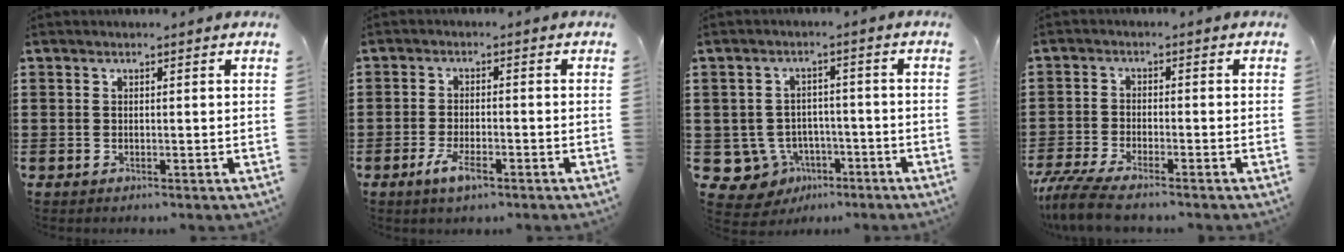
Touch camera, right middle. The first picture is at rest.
{"total": 4.0, "force": [-2.1, 1.3, 3.2], "torque": [-0.071, -0.003, -0.044]}
{"total": 5.5, "force": [-2.8, 4.4, 1.6], "torque": [-0.060, 0.007, -0.054]}
{"total": 4.7, "force": [-4.2, 0.2, 2.0], "torque": [-0.062, -0.018, -0.089]}